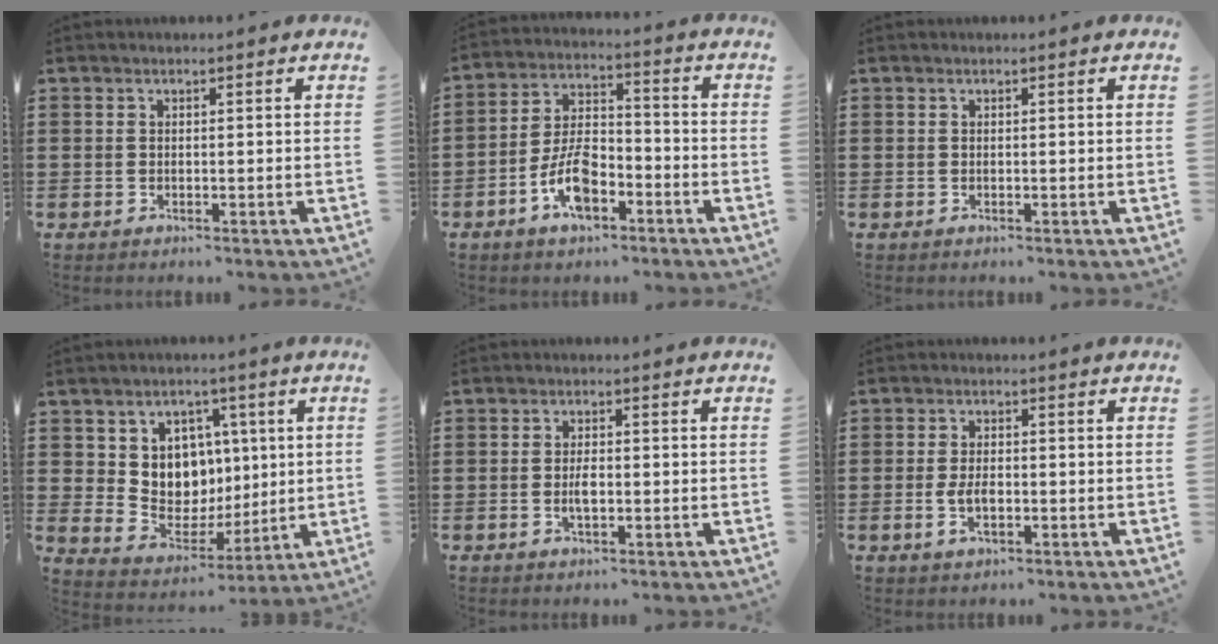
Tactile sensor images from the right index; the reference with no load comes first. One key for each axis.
{"total": 8.1, "fx": -4.0, "fy": 4.0, "fz": 5.8, "tx": -0.126, "ty": 0.009, "tz": -0.076}
{"total": 0.0}
{"total": 7.8, "fx": 2.4, "fy": 7.1, "fz": 2.1, "tx": -0.059, "ty": -0.018, "tz": 0.048}
{"total": 2.6, "fx": -0.5, "fy": 1.0, "fz": 2.3, "tx": -0.044, "ty": 0.003, "tz": -0.009}
{"total": 3.4, "fx": -0.7, "fy": 1.7, "fz": 2.9, "tx": -0.069, "ty": -0.003, "tz": -0.016}